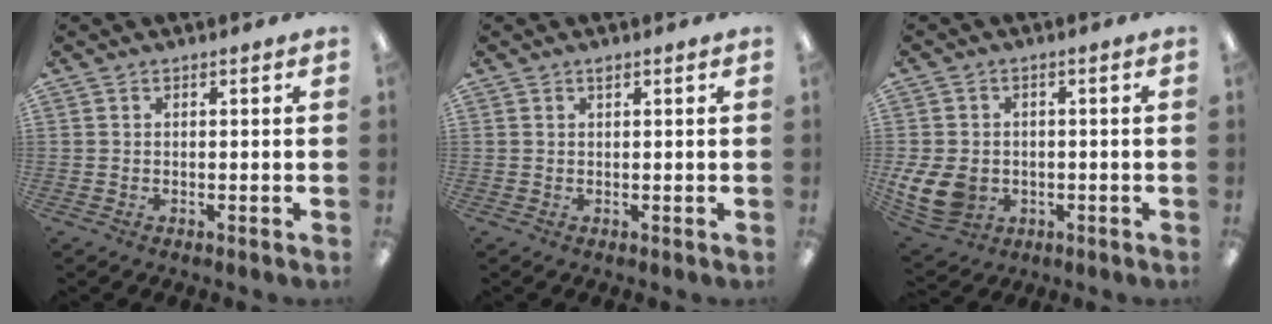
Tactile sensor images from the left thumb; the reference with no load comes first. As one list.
[{"total": 0.9, "force": [0.7, 0.2, 0.5], "torque": [-0.013, 0.002, 0.013]}, {"total": 9.1, "force": [-1.4, 7.3, 5.2], "torque": [-0.119, 0.003, -0.026]}]